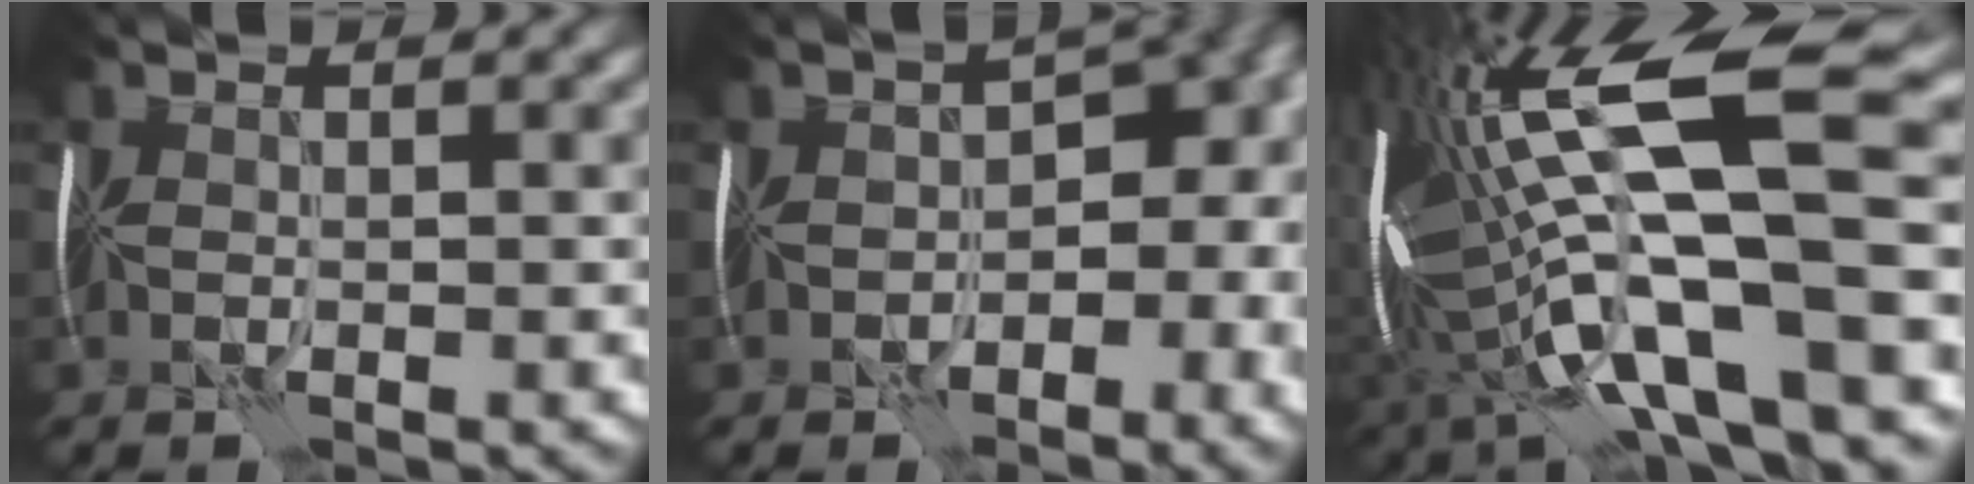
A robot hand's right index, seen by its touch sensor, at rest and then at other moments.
{"total": 8.0, "force": [-1.9, 5.0, 5.9], "torque": [-0.044, -0.001, -0.031]}
{"total": 17.7, "force": [-0.2, 5.2, 16.9], "torque": [-0.312, 0.006, -0.002]}